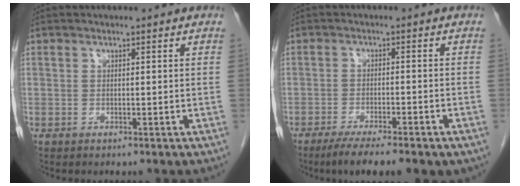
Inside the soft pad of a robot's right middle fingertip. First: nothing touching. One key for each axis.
{"total": 8.4, "fx": -6.1, "fy": 1.4, "fz": 5.6, "tx": -0.080, "ty": -0.016, "tz": -0.089}